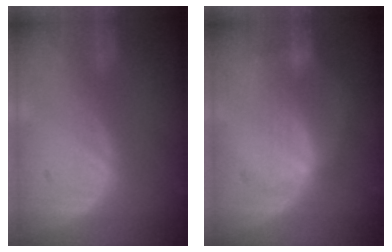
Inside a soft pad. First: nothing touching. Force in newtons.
{"total": 3.2, "press": 3.2, "slide": 0.4}